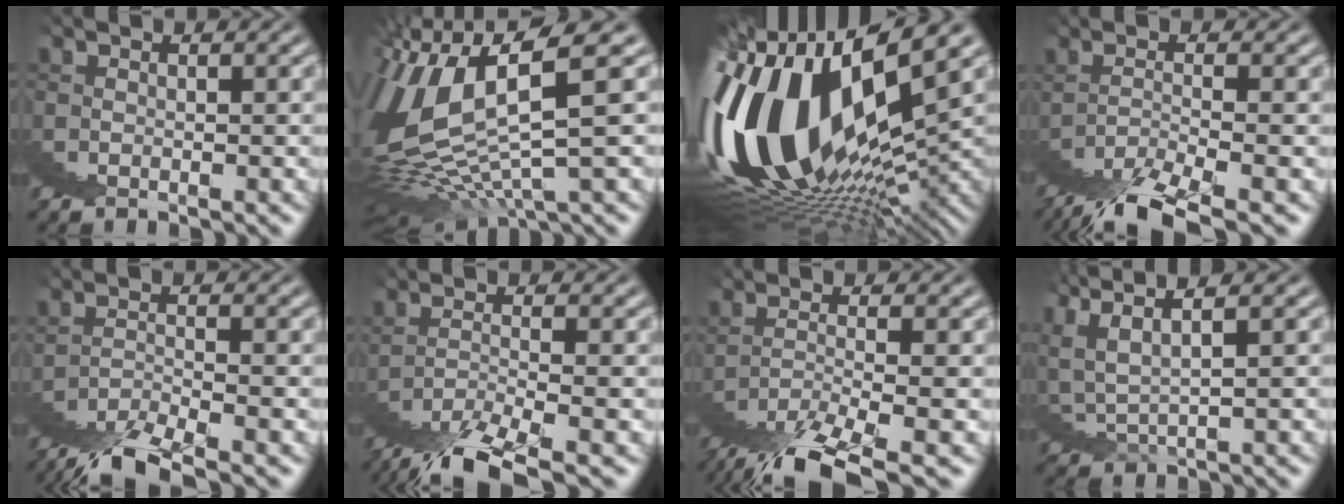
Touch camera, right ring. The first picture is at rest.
{"total": 5.6, "force": [1.7, 0.9, 5.2], "torque": [-0.102, 0.002, 0.032]}
{"total": 19.3, "force": [0.0, 8.8, 17.2], "torque": [-0.254, -0.002, 0.012]}
{"total": 3.5, "force": [-0.5, -0.8, 3.3], "torque": [-0.057, 0.014, -0.015]}
{"total": 2.7, "force": [-0.9, -1.3, 2.2], "torque": [-0.033, 0.012, -0.021]}
{"total": 3.7, "force": [-0.3, -0.9, 3.6], "torque": [-0.062, 0.016, -0.011]}
{"total": 4.3, "force": [-0.2, -0.6, 4.3], "torque": [-0.075, 0.015, -0.006]}
{"total": 4.2, "force": [3.0, 1.0, 2.8], "torque": [-0.078, -0.002, 0.057]}